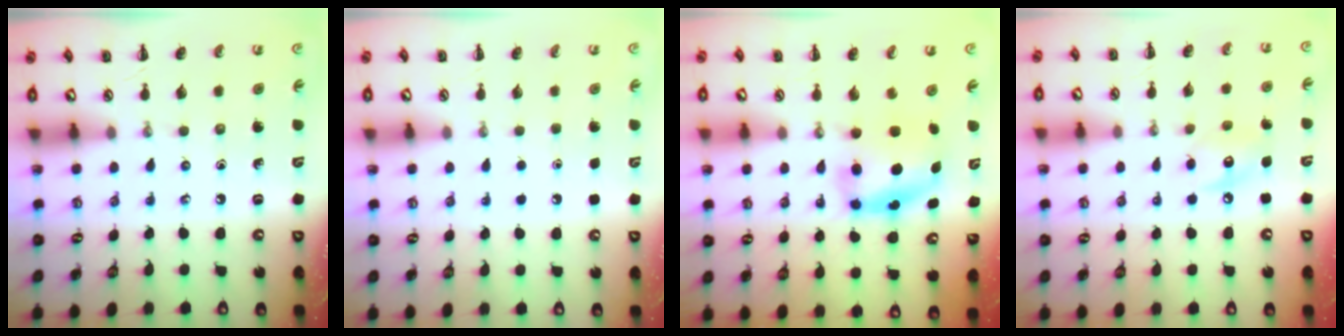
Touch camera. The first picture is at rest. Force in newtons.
{"total": 1.8, "press": 1.8, "slide": 0.1}
{"total": 6.1, "press": 6.1, "slide": 0.8}
{"total": 8.4, "press": 8.4, "slide": 1.0}